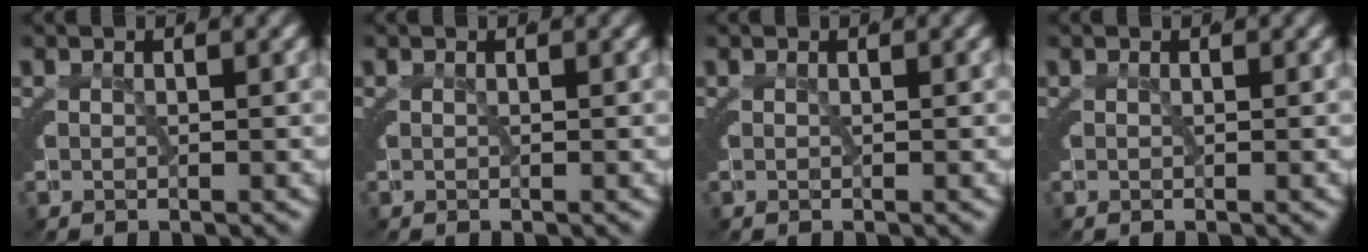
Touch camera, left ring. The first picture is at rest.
{"total": 0.0}
{"total": 0.0}
{"total": 0.0}